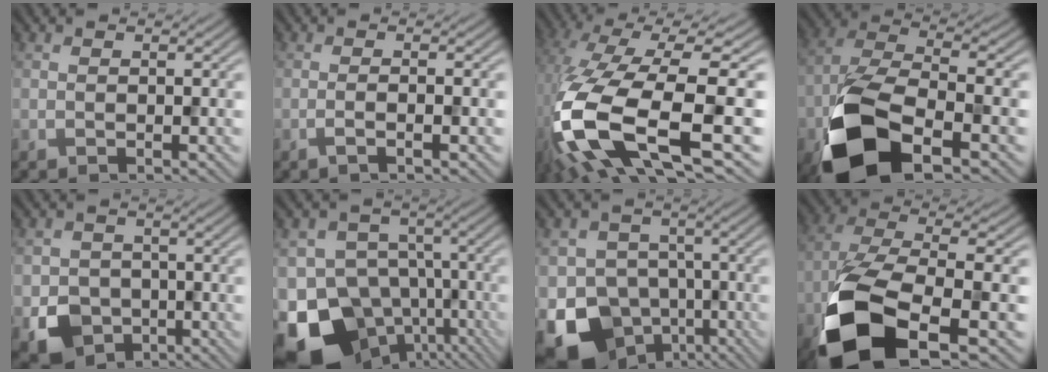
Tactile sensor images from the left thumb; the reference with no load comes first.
{"total": 1.9, "force": [-0.7, 0.2, 1.8], "torque": [-0.027, 0.007, -0.019]}
{"total": 17.7, "force": [-4.2, 6.4, 16.0], "torque": [-0.361, -0.033, -0.054]}
{"total": 13.3, "force": [-6.6, 6.0, 9.9], "torque": [-0.209, -0.022, -0.132]}
{"total": 7.0, "force": [-2.5, 5.9, 2.7], "torque": [-0.056, -0.023, -0.052]}
{"total": 19.5, "force": [-11.3, 13.4, 8.6], "torque": [-0.190, -0.043, -0.151]}
{"total": 12.9, "force": [-6.5, 10.2, 4.4], "torque": [-0.099, -0.030, -0.117]}
{"total": 14.5, "force": [-6.7, 6.0, 11.3], "torque": [-0.241, -0.029, -0.131]}